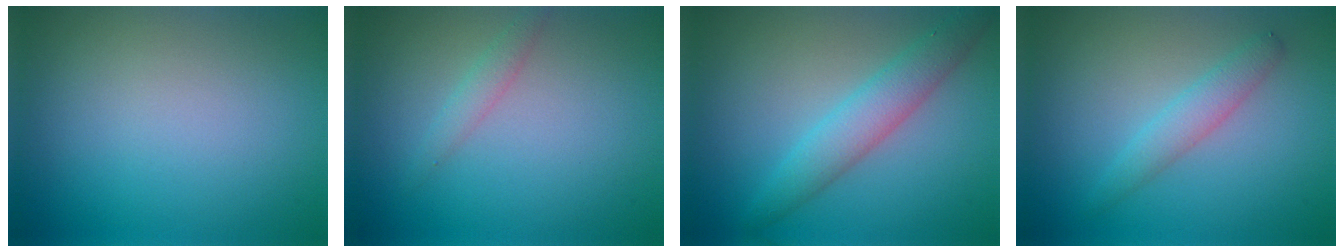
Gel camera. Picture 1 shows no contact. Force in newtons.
{"total": 1.3, "press": 1.3, "slide": 0.0}
{"total": 3.7, "press": 3.7, "slide": 0.1}
{"total": 2.3, "press": 2.3, "slide": 0.1}